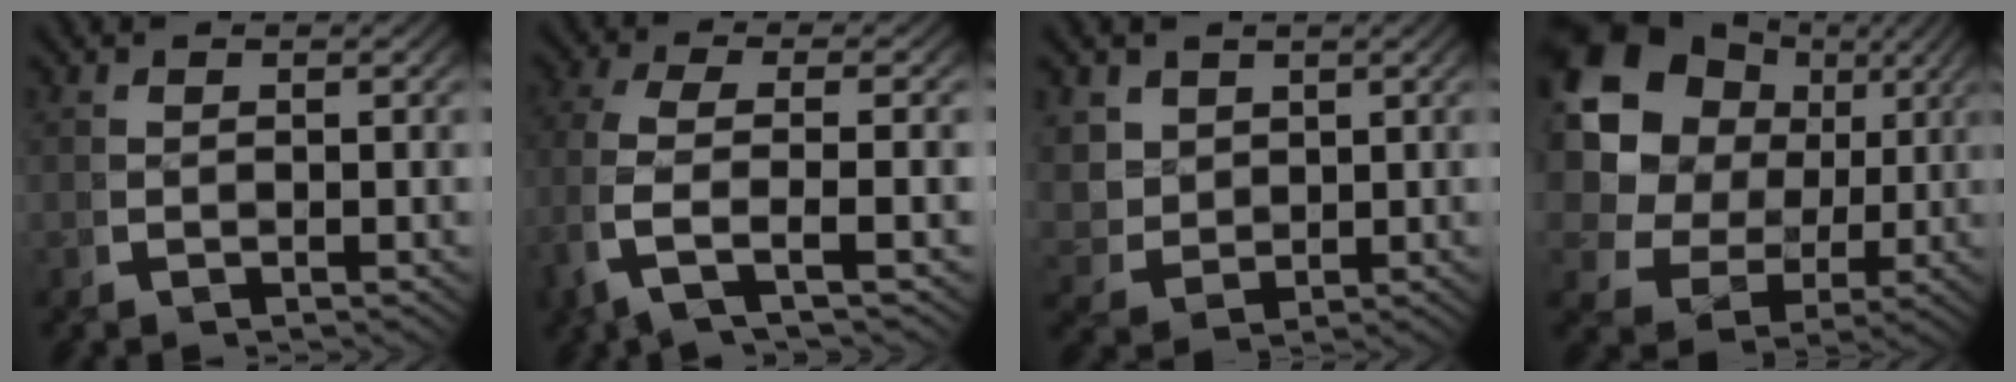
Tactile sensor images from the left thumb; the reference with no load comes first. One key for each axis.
{"total": 5.6, "fx": -0.8, "fy": 1.8, "fz": 5.3, "tx": -0.140, "ty": -0.003, "tz": -0.017}
{"total": 5.3, "fx": 0.5, "fy": 4.4, "fz": 2.8, "tx": -0.081, "ty": -0.042, "tz": 0.027}
{"total": 13.5, "fx": 2.7, "fy": 10.2, "fz": 8.5, "tx": -0.195, "ty": -0.032, "tz": 0.047}